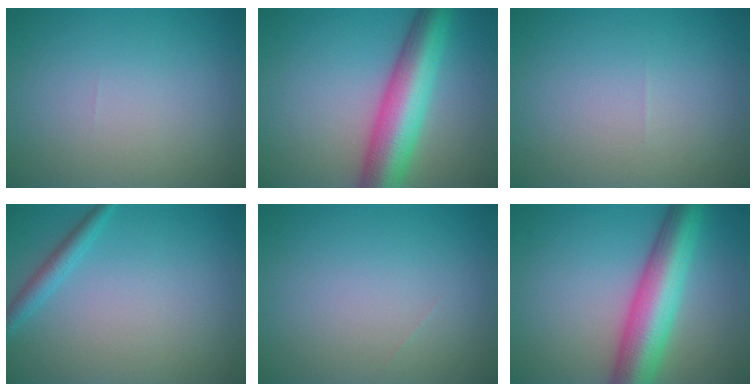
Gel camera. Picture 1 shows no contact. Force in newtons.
{"total": 8.5, "press": 8.5, "slide": 0.3}
{"total": 0.0}
{"total": 1.8, "press": 1.8, "slide": 0.1}
{"total": 0.0}
{"total": 8.5, "press": 8.5, "slide": 0.3}